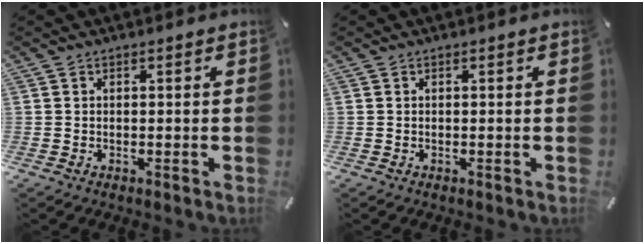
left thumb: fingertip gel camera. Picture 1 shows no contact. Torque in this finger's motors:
{"motor_torque": [0.00, 0.00, -0.01, 0.02, 0.00]}